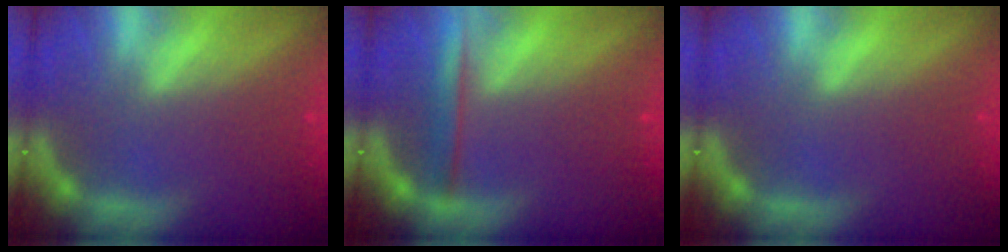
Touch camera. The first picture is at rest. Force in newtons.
{"total": 2.5}
{"total": 0.0}